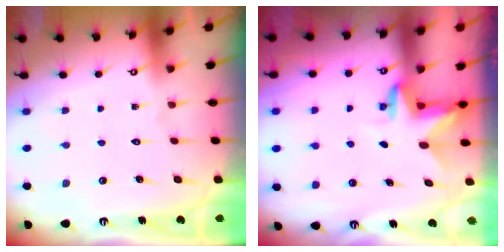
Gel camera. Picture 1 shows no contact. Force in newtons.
{"total": 3.2, "press": 3.2, "slide": 0.2}